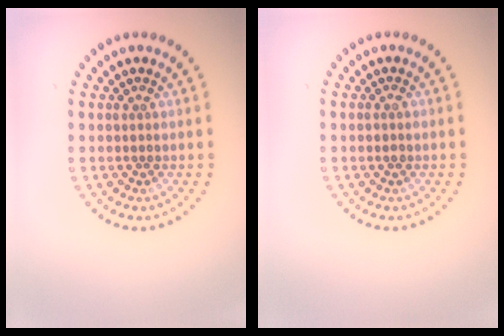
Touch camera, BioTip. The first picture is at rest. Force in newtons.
{"total": 0.8, "press": 0.8, "slide": 0.2}